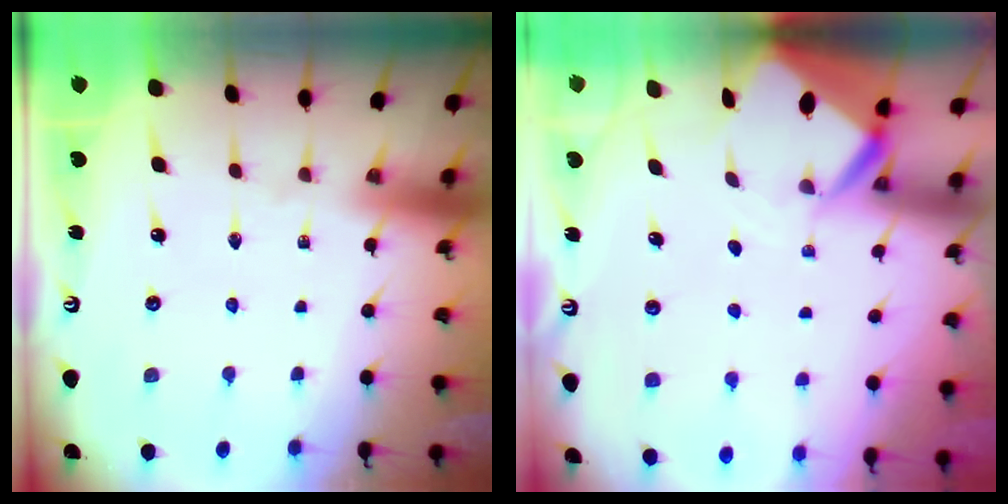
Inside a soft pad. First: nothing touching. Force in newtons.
{"total": 4.8, "press": 4.8, "slide": 0.1}